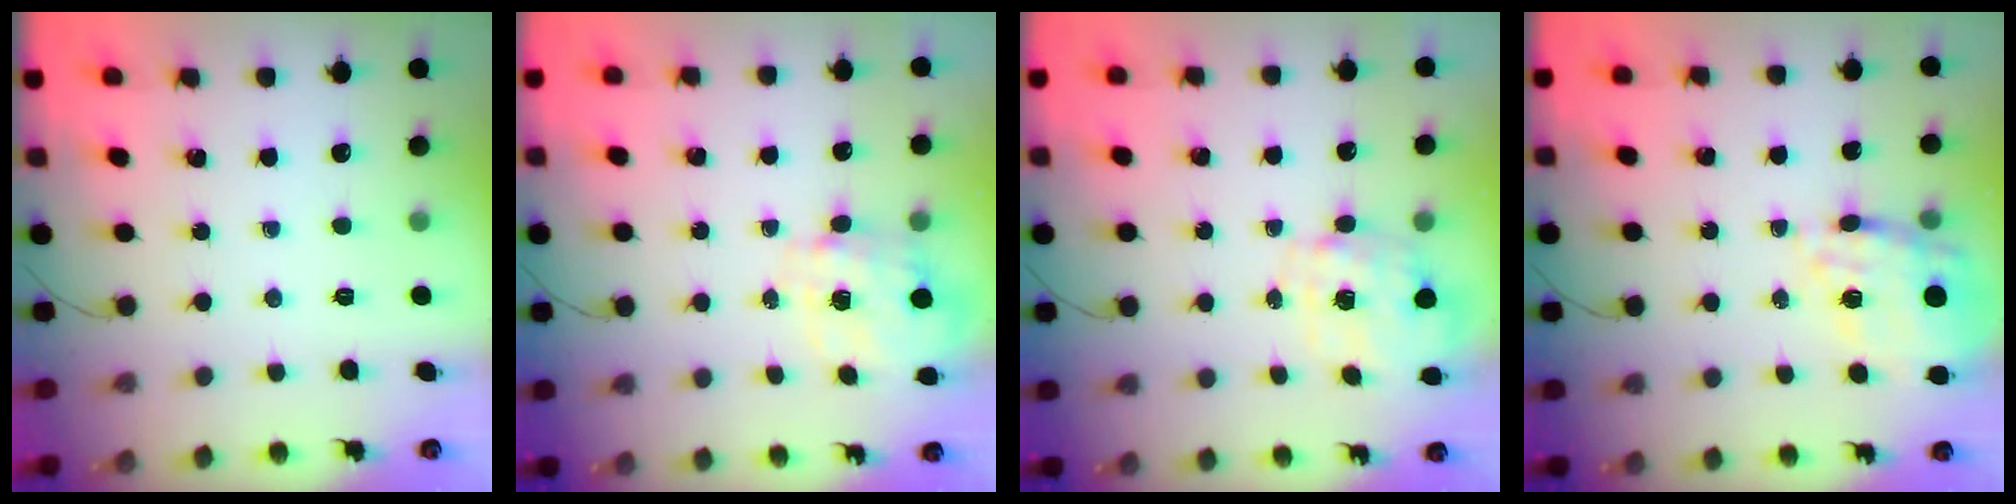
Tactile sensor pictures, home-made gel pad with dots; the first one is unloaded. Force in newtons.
{"total": 3.5, "press": 3.4, "slide": 1.0}
{"total": 2.7, "press": 2.6, "slide": 0.9}
{"total": 12.4, "press": 11.8, "slide": 3.9}